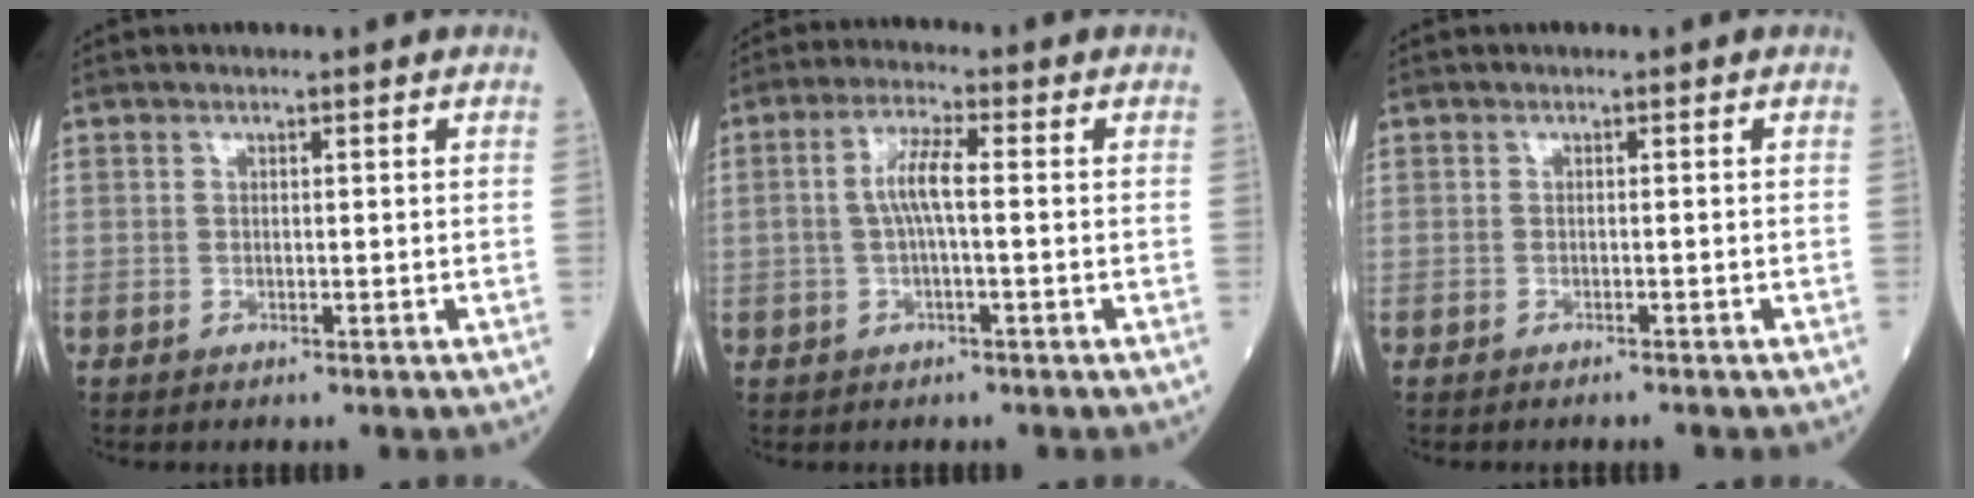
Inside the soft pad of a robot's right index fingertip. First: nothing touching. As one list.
[{"total": 4.9, "force": [0.1, 0.8, 4.8], "torque": [-0.102, 0.012, 0.003]}, {"total": 1.3, "force": [-1.3, -0.2, 0.4], "torque": [-0.006, 0.001, -0.014]}]